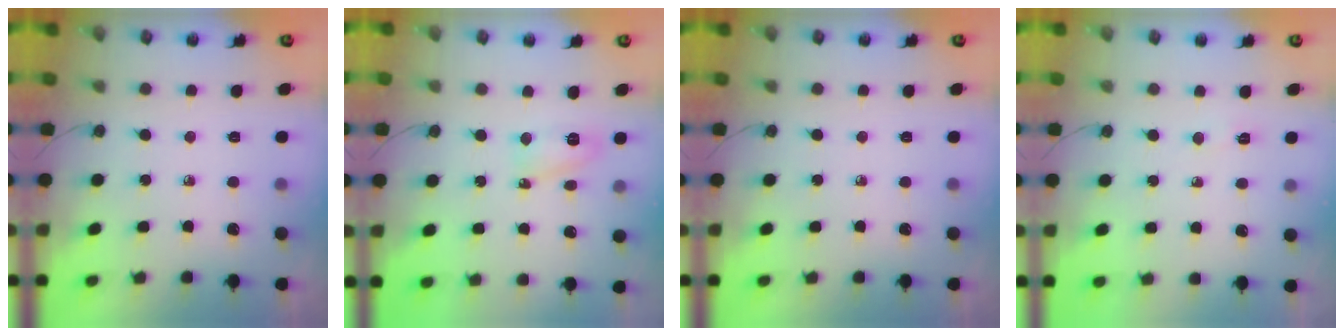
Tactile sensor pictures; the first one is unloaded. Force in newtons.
{"total": 9.2, "press": 6.1, "slide": 6.8}
{"total": 0.0}
{"total": 14.1, "press": 4.2, "slide": 13.5}